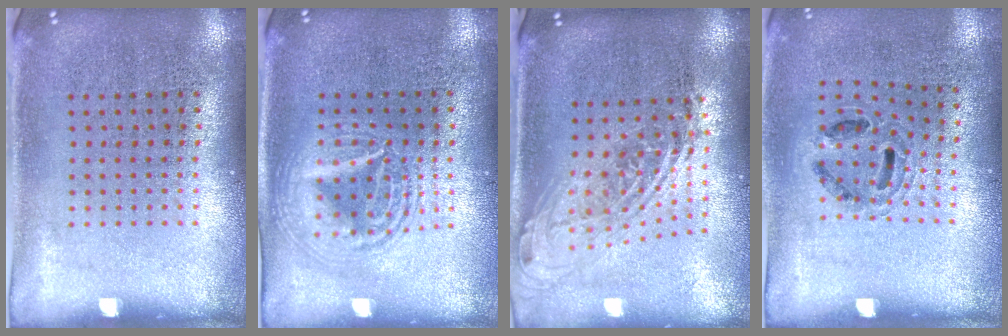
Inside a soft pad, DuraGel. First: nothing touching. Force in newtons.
{"total": 2.6, "press": 2.5, "slide": 0.3}
{"total": 1.9, "press": 1.5, "slide": 1.3}
{"total": 0.9, "press": 0.8, "slide": 0.3}